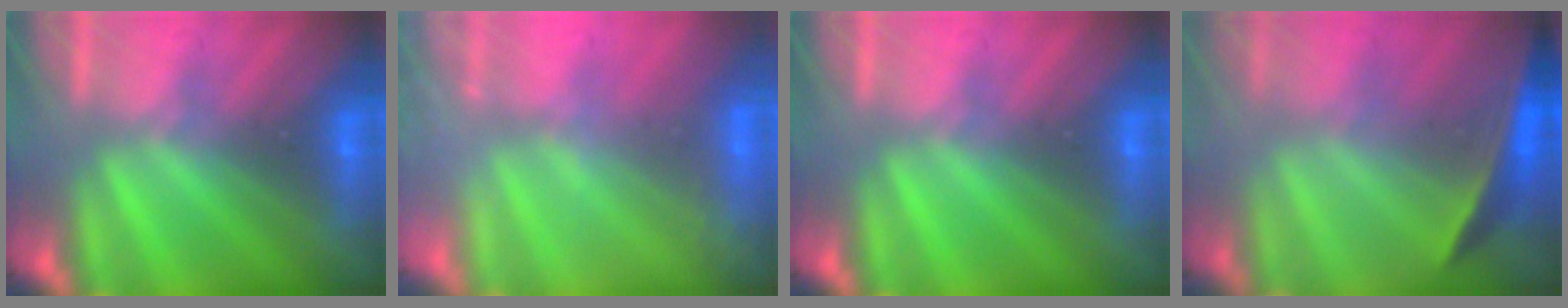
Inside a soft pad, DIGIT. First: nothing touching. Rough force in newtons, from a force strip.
{"total": 2.4}
{"total": 0.0}
{"total": 1.7}